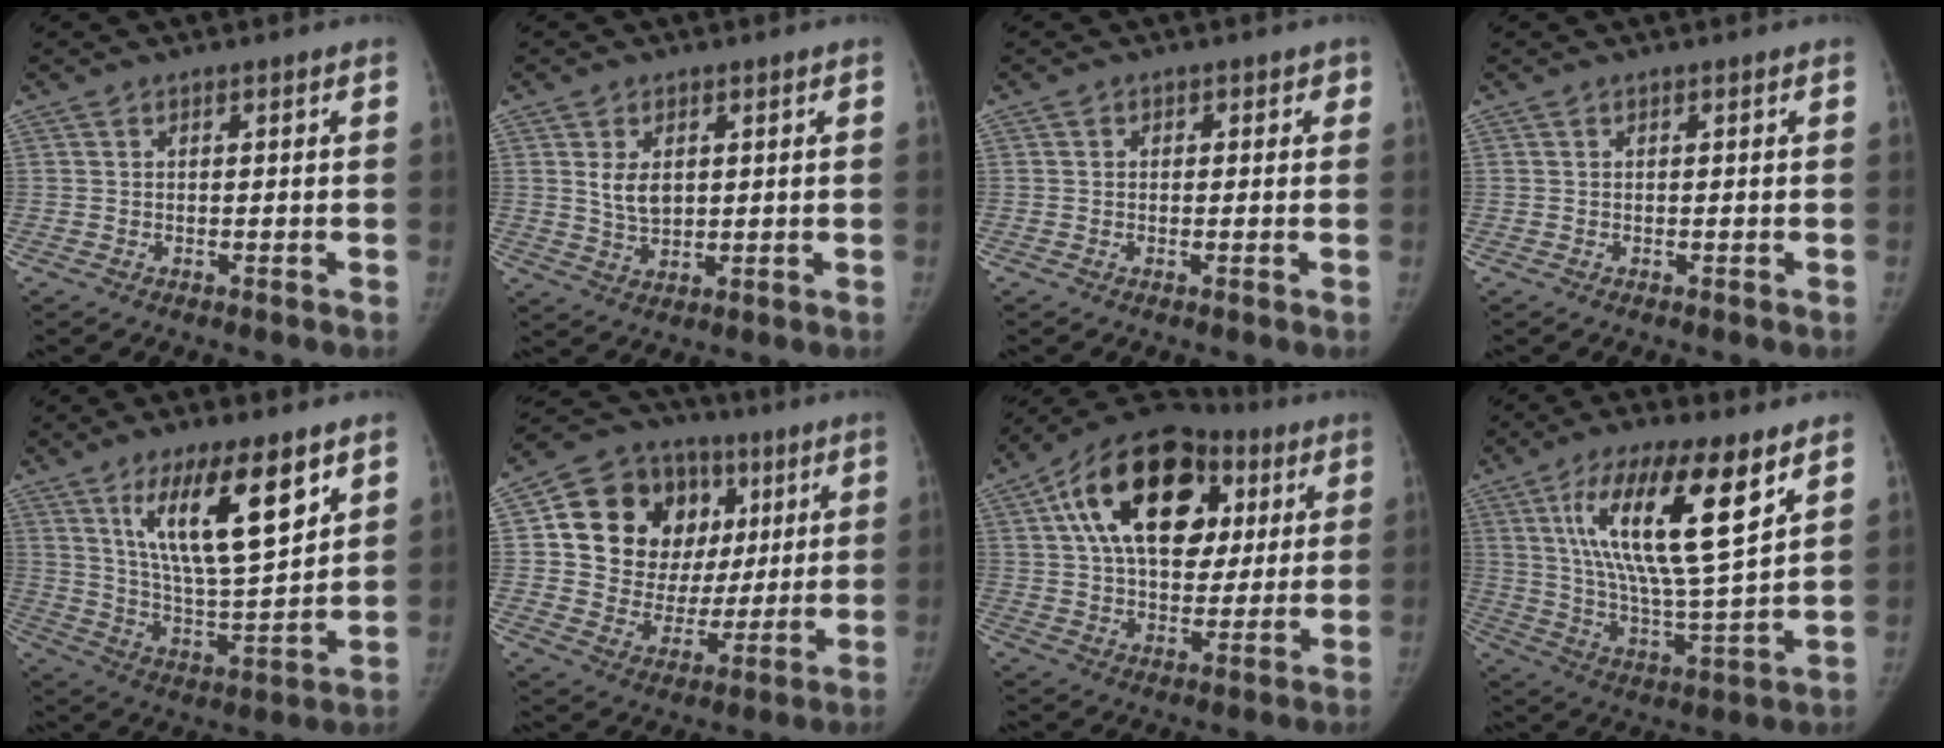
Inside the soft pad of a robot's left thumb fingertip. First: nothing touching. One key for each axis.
{"total": 4.8, "fx": 1.3, "fy": 3.1, "fz": 3.4, "tx": -0.048, "ty": -0.012, "tz": 0.031}
{"total": 1.5, "fx": 0.3, "fy": 1.4, "fz": 0.4, "tx": 0.016, "ty": 0.003, "tz": -0.004}
{"total": 0.0}
{"total": 17.4, "fx": 8.9, "fy": 4.9, "fz": 14.1, "tx": -0.216, "ty": -0.050, "tz": 0.164}
{"total": 20.8, "fx": 5.9, "fy": 16.4, "fz": 11.4, "tx": -0.143, "ty": 0.019, "tz": 0.112}
{"total": 24.3, "fx": 8.3, "fy": 15.5, "fz": 16.8, "tx": -0.247, "ty": 0.018, "tz": 0.129}
{"total": 20.0, "fx": 9.0, "fy": 5.0, "fz": 17.2, "tx": -0.297, "ty": -0.041, "tz": 0.156}